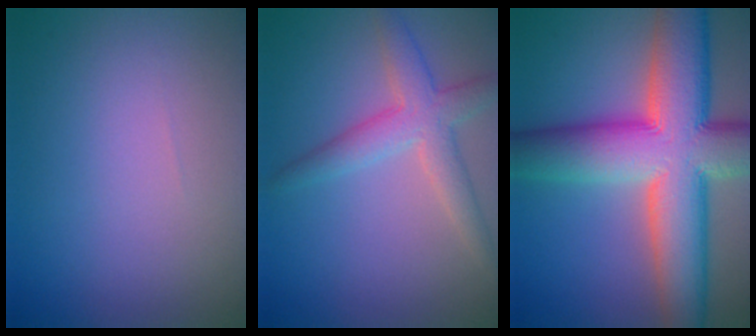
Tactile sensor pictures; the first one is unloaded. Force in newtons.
{"total": 3.9, "press": 3.8, "slide": 0.3}
{"total": 14.3, "press": 14.2, "slide": 0.8}